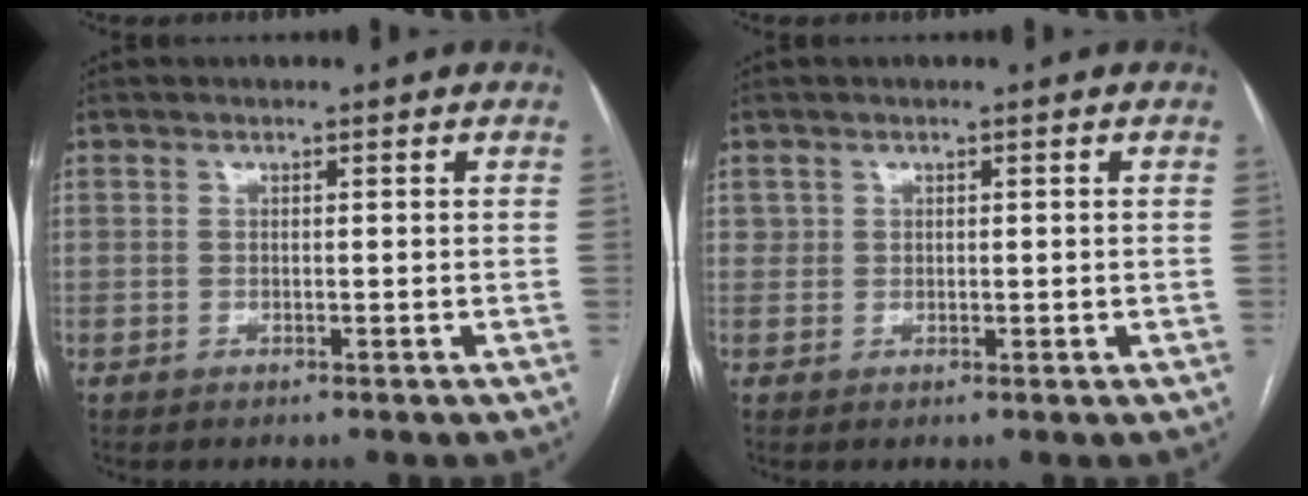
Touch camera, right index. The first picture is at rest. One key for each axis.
{"total": 1.3, "fx": 0.4, "fy": 1.1, "fz": 0.4, "tx": -0.004, "ty": 0.004, "tz": 0.009}